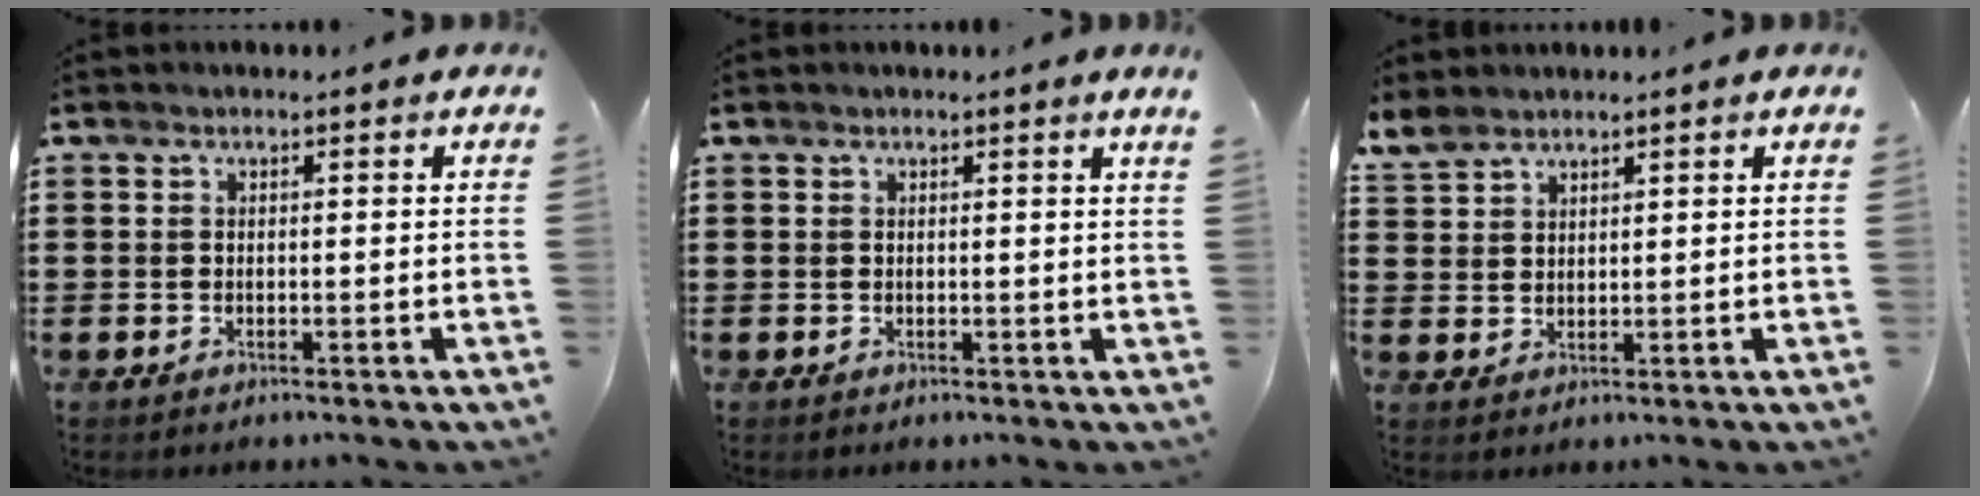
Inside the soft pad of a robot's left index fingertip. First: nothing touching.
{"total": 0.9, "force": [0.6, -0.4, 0.6], "torque": [-0.011, -0.005, 0.012]}
{"total": 3.4, "force": [3.0, 1.6, 0.7], "torque": [-0.024, -0.001, 0.059]}